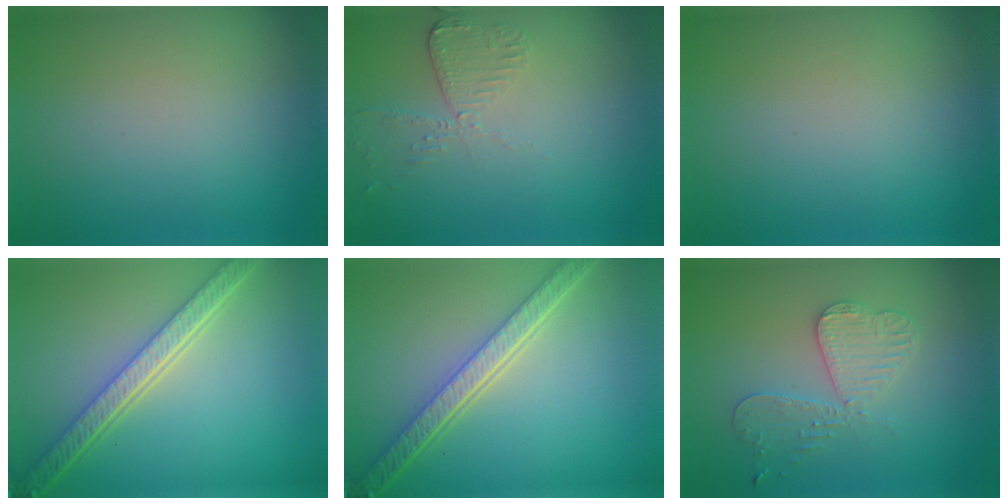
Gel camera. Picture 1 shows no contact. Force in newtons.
{"total": 2.6, "press": 2.3, "slide": 1.2}
{"total": 0.0}
{"total": 5.9, "press": 4.5, "slide": 3.8}
{"total": 5.9, "press": 4.3, "slide": 4.0}
{"total": 3.4, "press": 3.4, "slide": 0.6}